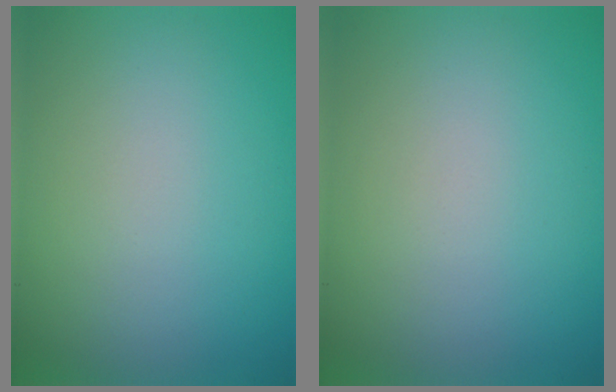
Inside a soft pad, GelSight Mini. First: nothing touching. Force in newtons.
{"total": 0.0}